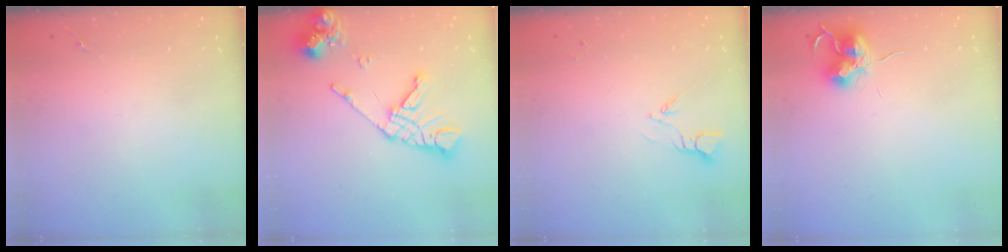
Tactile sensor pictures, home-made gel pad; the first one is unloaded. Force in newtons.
{"total": 16.6, "press": 16.5, "slide": 2.0}
{"total": 3.2, "press": 3.1, "slide": 0.3}
{"total": 10.9, "press": 10.8, "slide": 0.8}